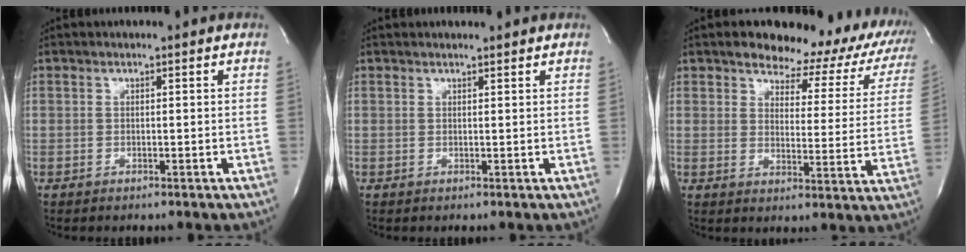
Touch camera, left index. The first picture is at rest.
{"total": 1.7, "force": [1.6, -0.1, 0.3], "torque": [-0.012, 0.003, 0.022]}
{"total": 16.8, "force": [12.7, 7.4, 8.1], "torque": [-0.075, -0.006, 0.130]}